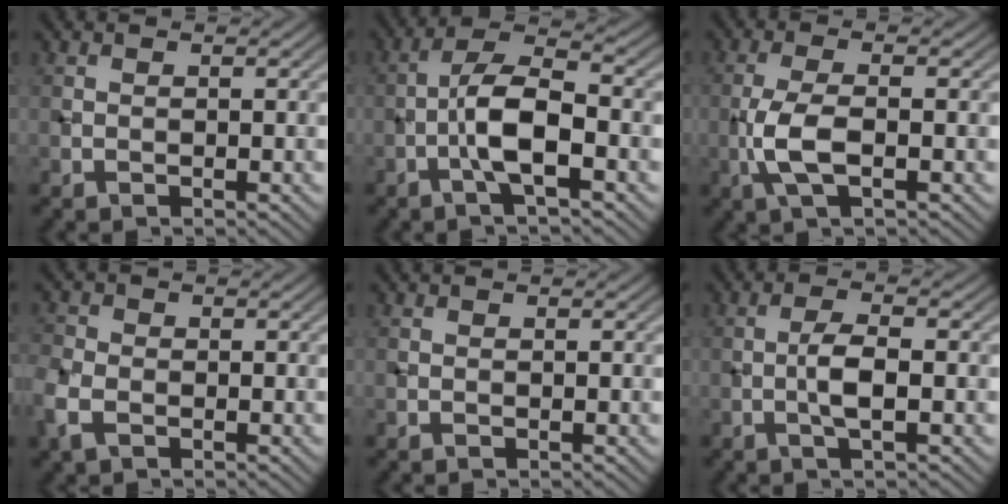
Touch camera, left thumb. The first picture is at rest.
{"total": 6.5, "force": [-2.0, 1.9, 5.9], "torque": [-0.112, 0.016, -0.048]}
{"total": 4.9, "force": [-1.2, 1.7, 4.4], "torque": [-0.103, 0.003, -0.031]}
{"total": 4.4, "force": [-1.9, 3.1, 2.5], "torque": [-0.074, -0.006, -0.048]}
{"total": 0.0}
{"total": 3.3, "force": [-0.6, 0.8, 3.2], "torque": [-0.064, 0.007, -0.018]}